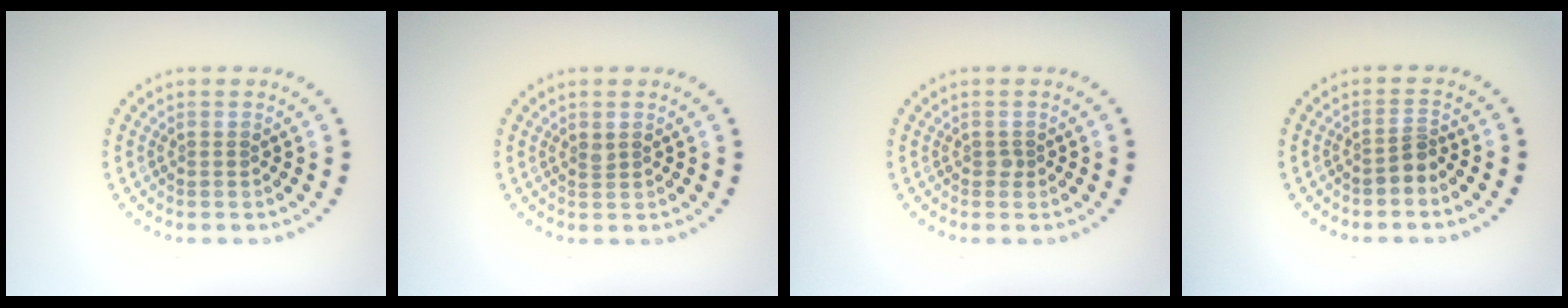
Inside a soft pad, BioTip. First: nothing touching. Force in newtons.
{"total": 0.6, "press": 0.5, "slide": 0.3}
{"total": 0.6, "press": 0.4, "slide": 0.4}
{"total": 1.6, "press": 1.2, "slide": 1.2}